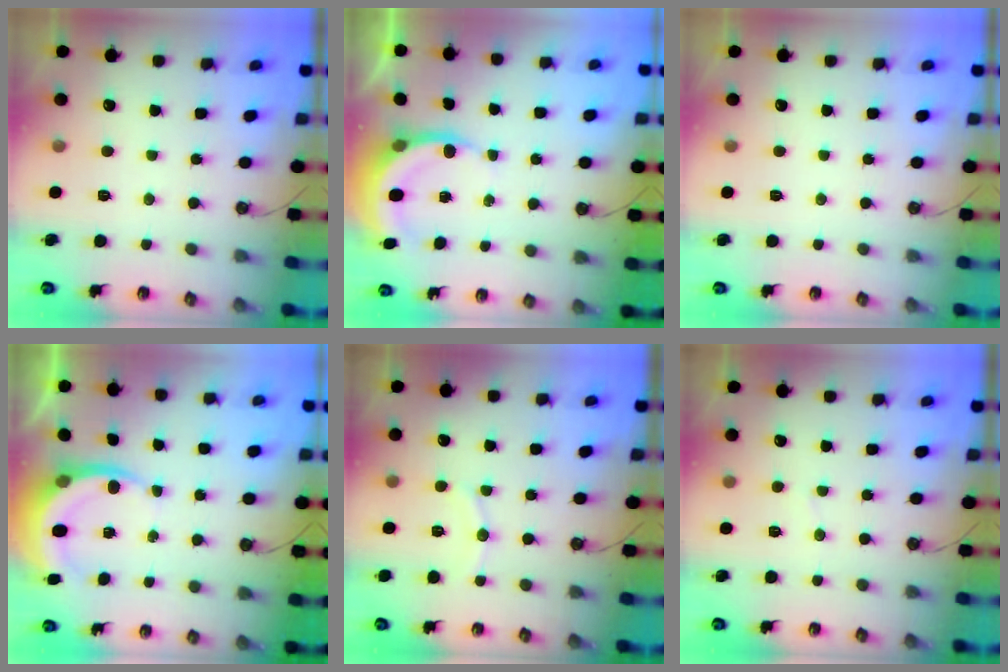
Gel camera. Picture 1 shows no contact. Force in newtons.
{"total": 5.0, "press": 4.9, "slide": 0.7}
{"total": 0.0}
{"total": 6.8, "press": 6.8, "slide": 0.6}
{"total": 6.3, "press": 6.2, "slide": 0.6}
{"total": 2.3, "press": 2.3, "slide": 0.2}